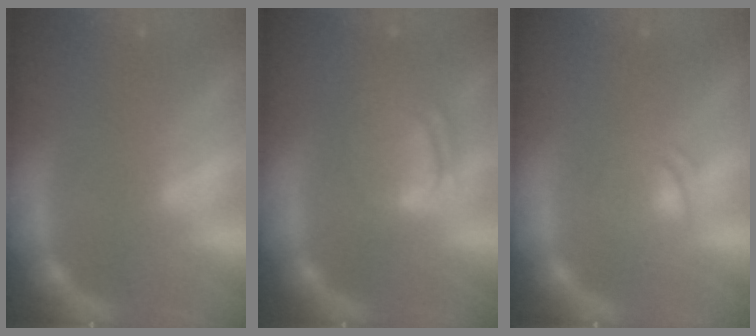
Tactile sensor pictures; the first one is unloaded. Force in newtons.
{"total": 5.1}
{"total": 2.4}